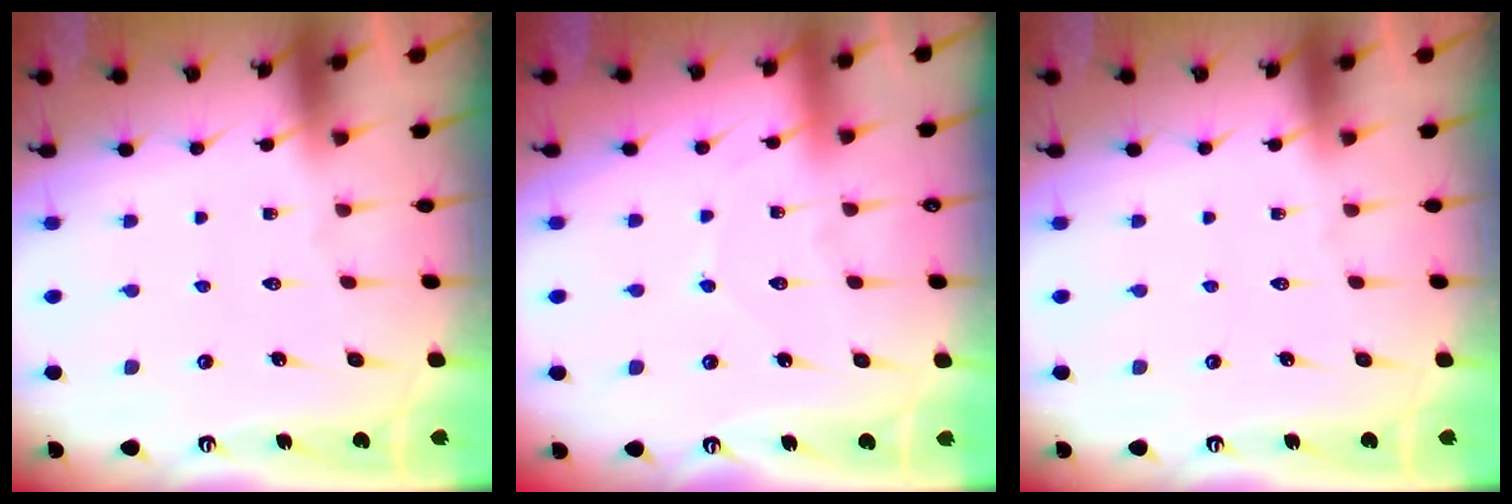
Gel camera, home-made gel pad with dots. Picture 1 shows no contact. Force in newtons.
{"total": 3.4, "press": 3.4, "slide": 0.4}
{"total": 0.0}